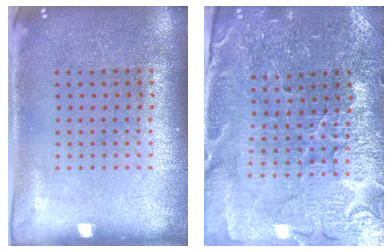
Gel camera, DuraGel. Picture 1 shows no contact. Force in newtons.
{"total": 3.3, "press": 3.3, "slide": 0.2}